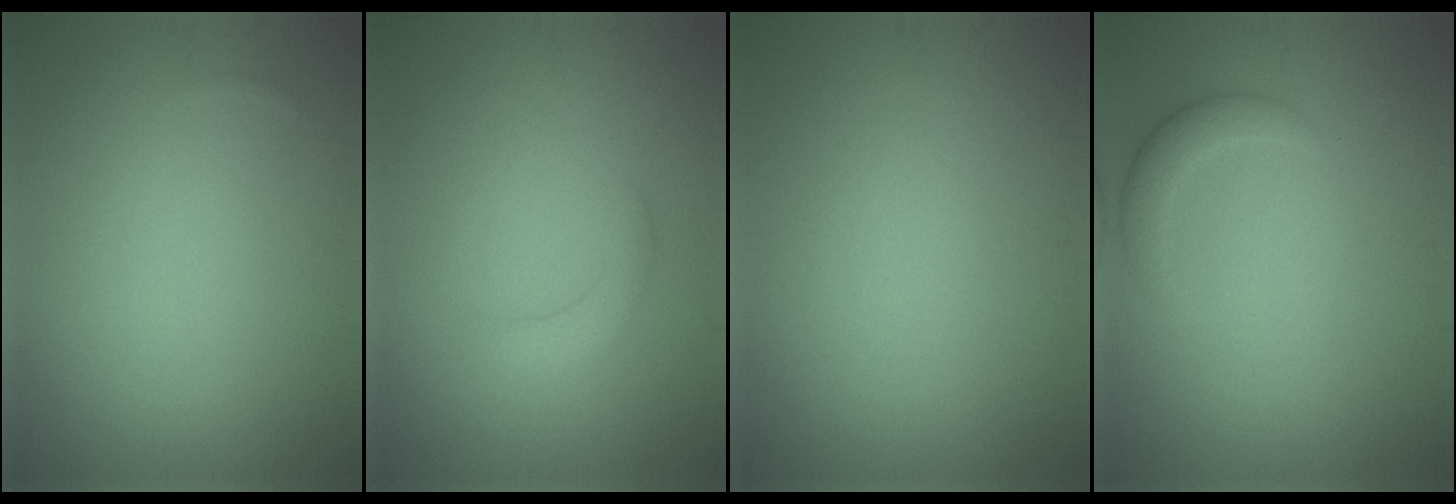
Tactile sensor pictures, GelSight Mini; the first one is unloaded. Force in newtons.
{"total": 1.5, "press": 1.5, "slide": 0.2}
{"total": 0.0}
{"total": 1.8, "press": 1.8, "slide": 0.0}